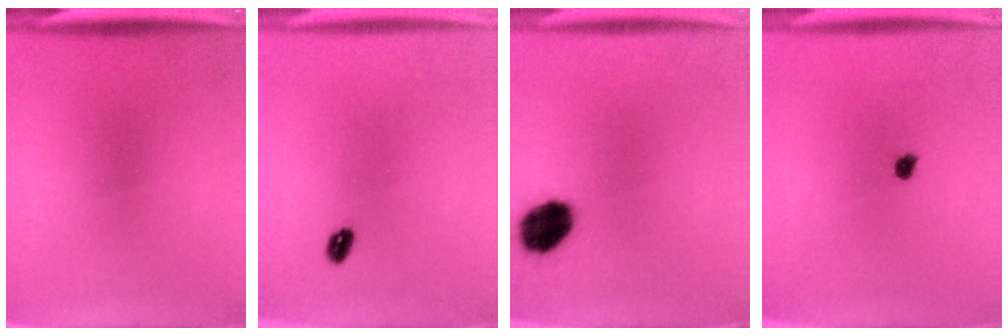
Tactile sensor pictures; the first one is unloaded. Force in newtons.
{"total": 1.9}
{"total": 9.9}
{"total": 1.4}